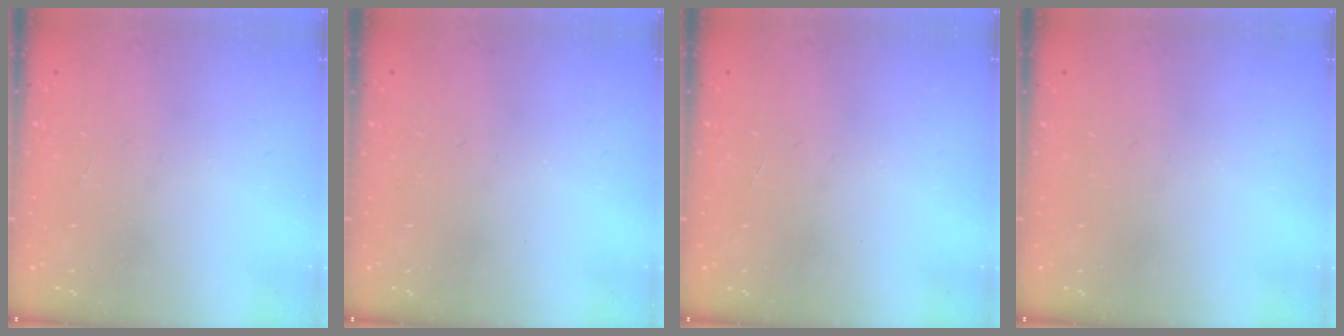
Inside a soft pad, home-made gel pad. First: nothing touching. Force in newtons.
{"total": 0.0}
{"total": 0.0}
{"total": 0.0}